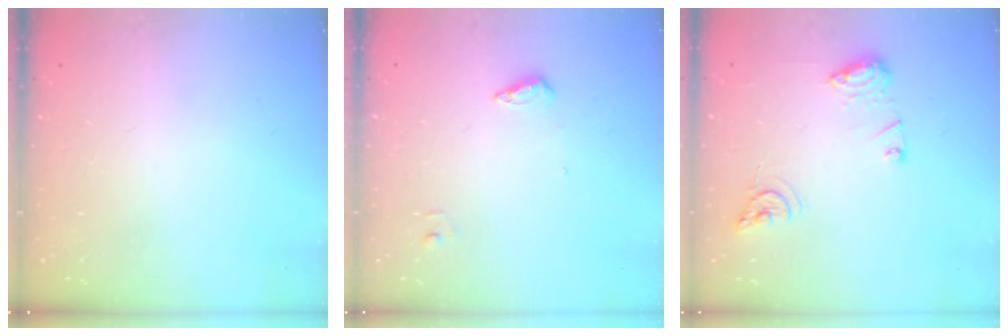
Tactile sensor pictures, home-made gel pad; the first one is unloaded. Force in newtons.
{"total": 5.9, "press": 5.8, "slide": 1.4}
{"total": 11.2, "press": 11.1, "slide": 1.1}